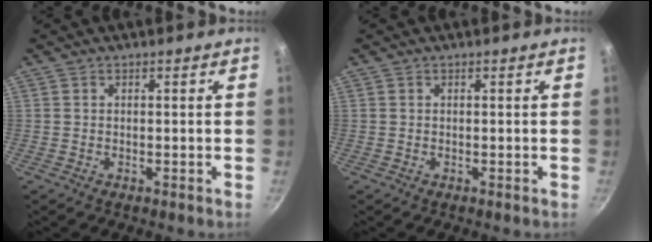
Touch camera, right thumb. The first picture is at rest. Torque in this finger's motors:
{"motor_torque": [-0.13, 0.13, 0.00, 0.00, 0.00]}